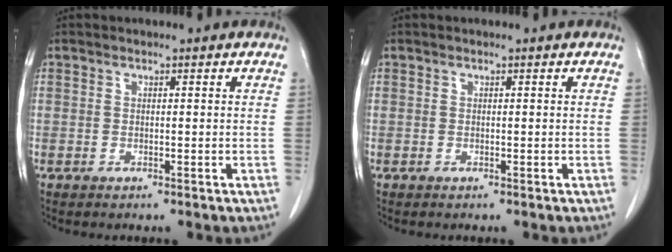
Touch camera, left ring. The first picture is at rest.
{"total": 0.0}